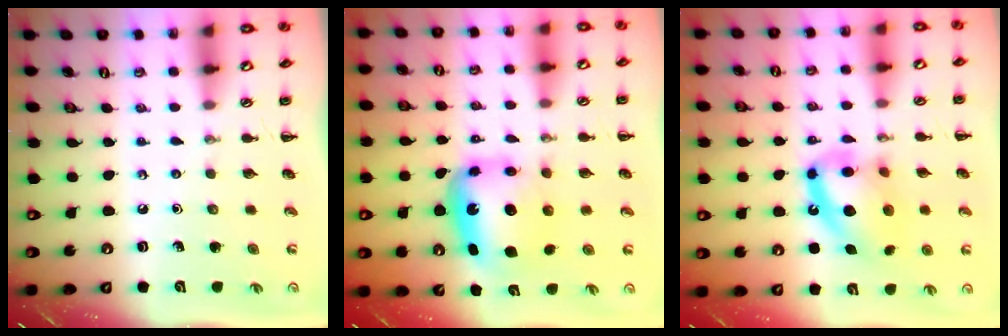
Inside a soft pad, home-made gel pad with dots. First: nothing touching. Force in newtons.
{"total": 6.8, "press": 6.6, "slide": 1.9}
{"total": 15.4, "press": 15.1, "slide": 3.2}